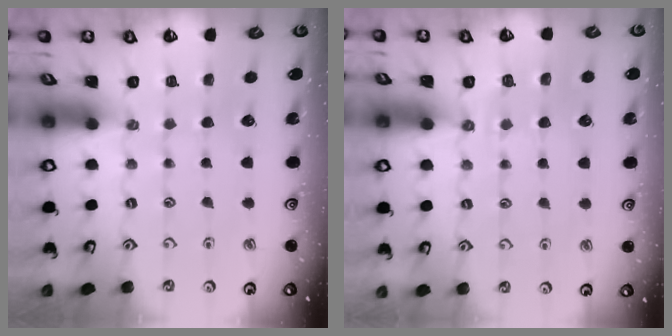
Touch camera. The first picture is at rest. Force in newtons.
{"total": 2.8, "press": 2.5, "slide": 1.3}